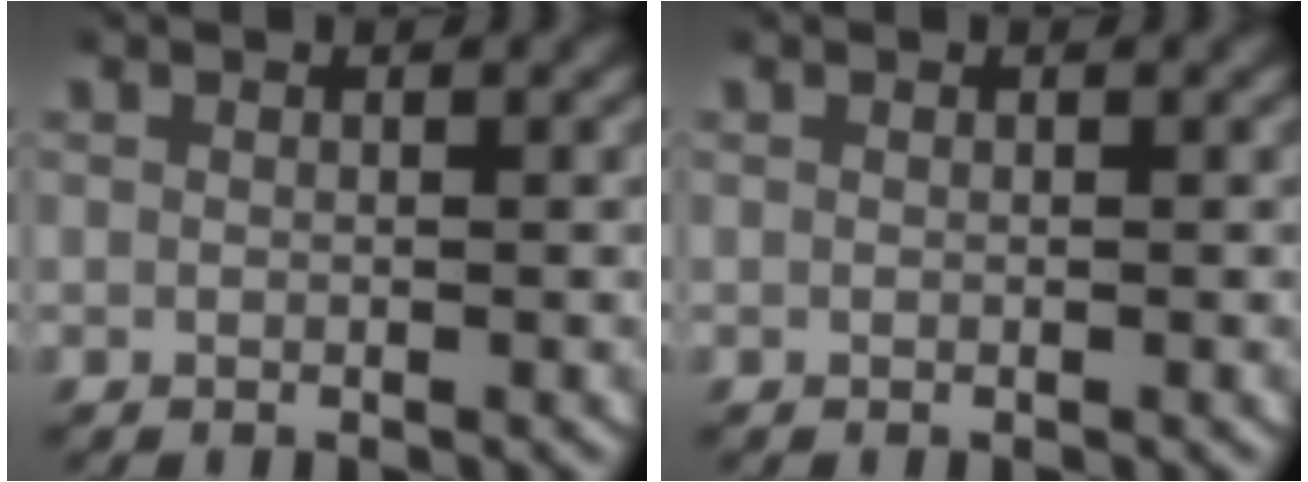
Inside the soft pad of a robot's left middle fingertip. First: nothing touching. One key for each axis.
{"total": 0.0}